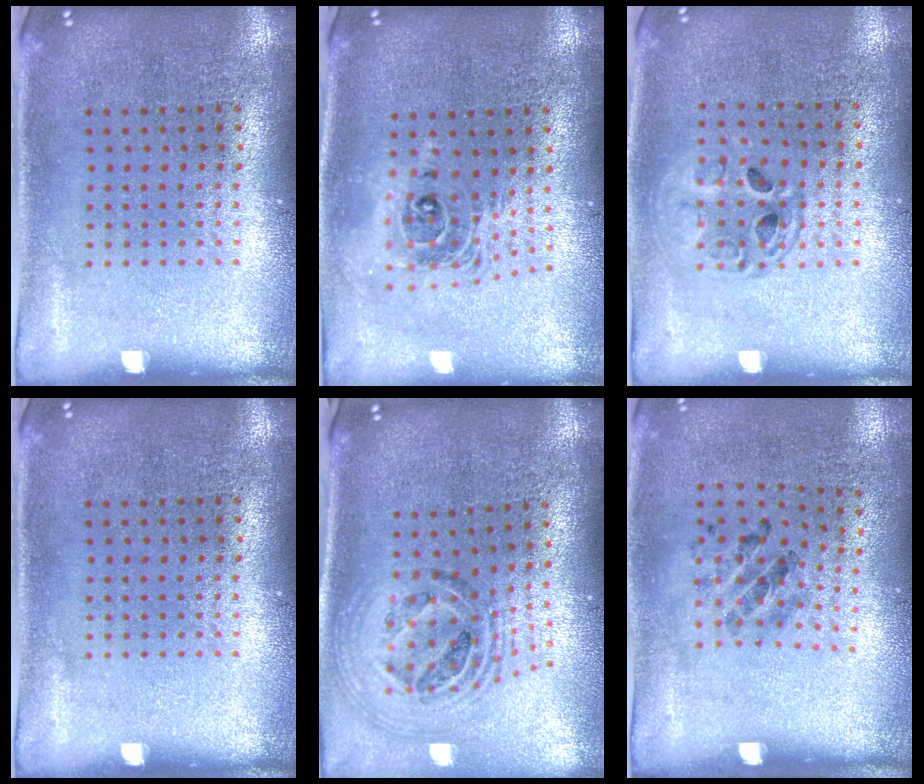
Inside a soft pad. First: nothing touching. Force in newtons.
{"total": 1.9, "press": 1.5, "slide": 1.3}
{"total": 1.3, "press": 1.2, "slide": 0.5}
{"total": 0.0}
{"total": 1.7, "press": 1.5, "slide": 0.8}
{"total": 1.2, "press": 0.7, "slide": 1.0}